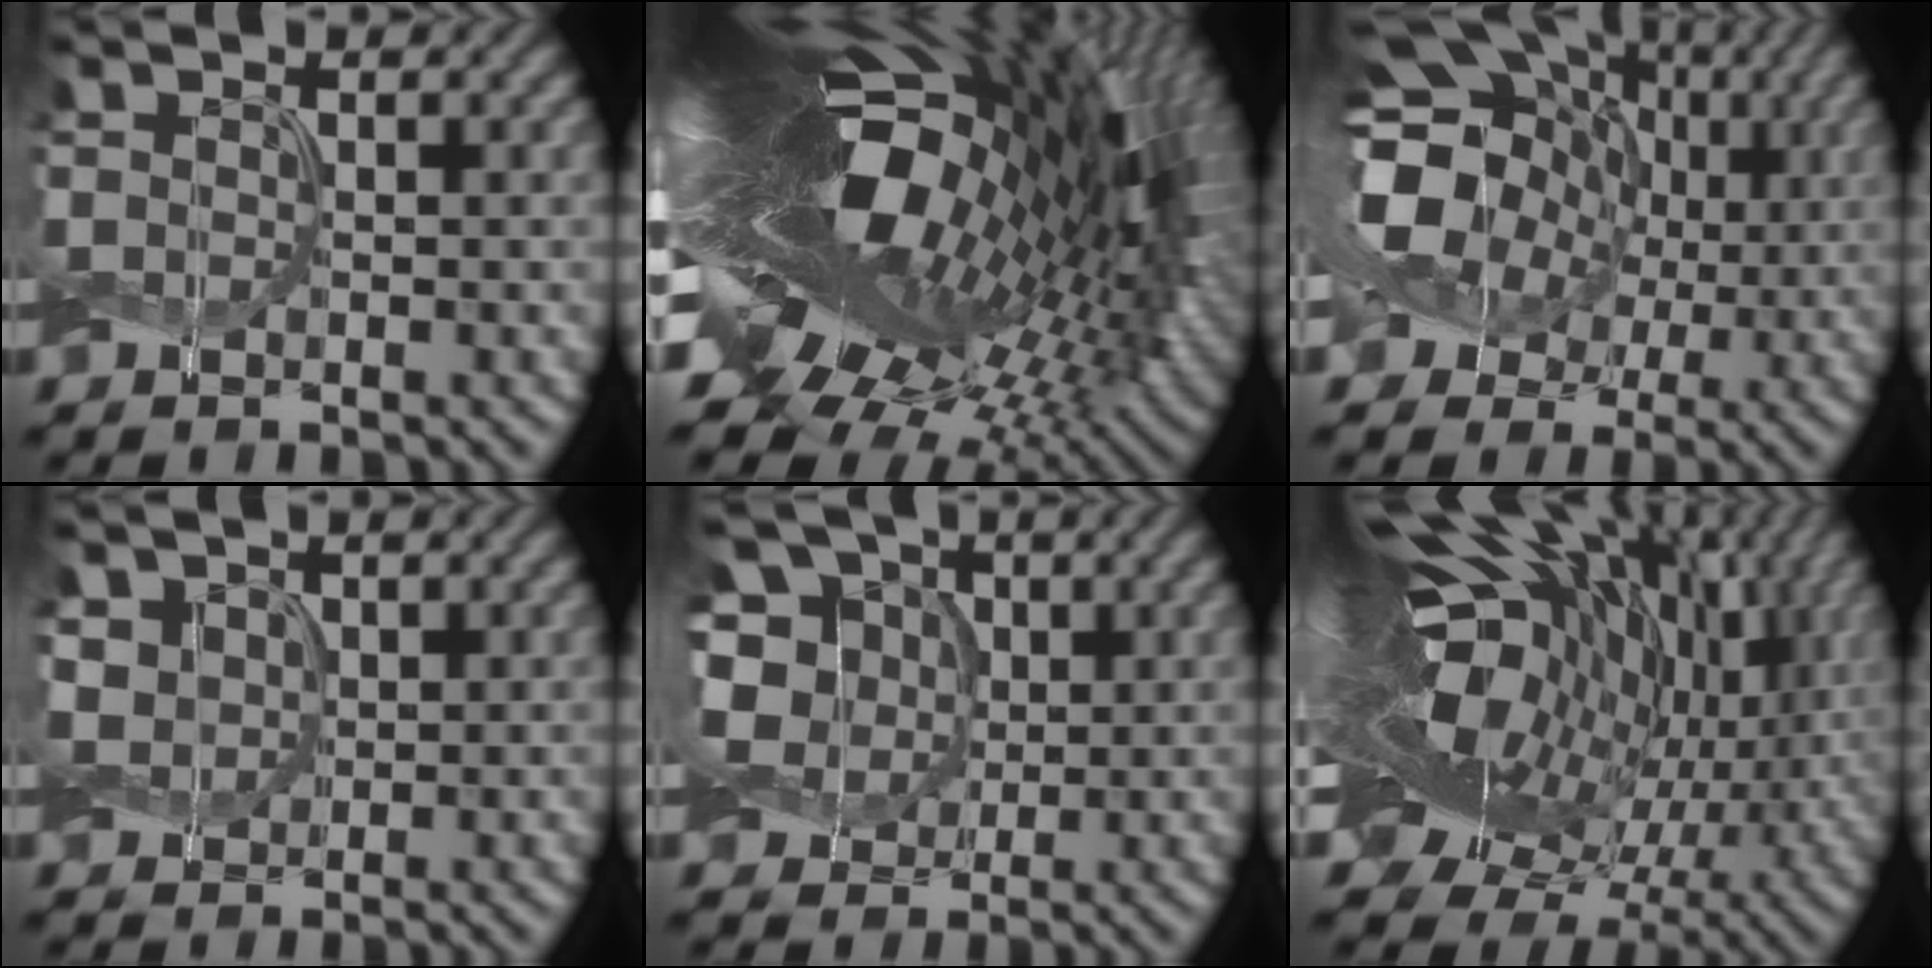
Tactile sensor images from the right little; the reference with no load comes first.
{"total": 21.7, "force": [0.2, 10.3, 19.1], "torque": [-0.322, -0.022, -0.024]}
{"total": 15.7, "force": [2.5, 12.3, 9.4], "torque": [-0.185, 0.028, 0.022]}
{"total": 2.4, "force": [0.8, 2.0, 1.1], "torque": [-0.029, 0.004, 0.006]}
{"total": 8.1, "force": [0.9, 6.9, 4.2], "torque": [-0.105, 0.030, -0.002]}
{"total": 20.2, "force": [2.3, 12.5, 15.7], "torque": [-0.265, -0.008, 0.050]}